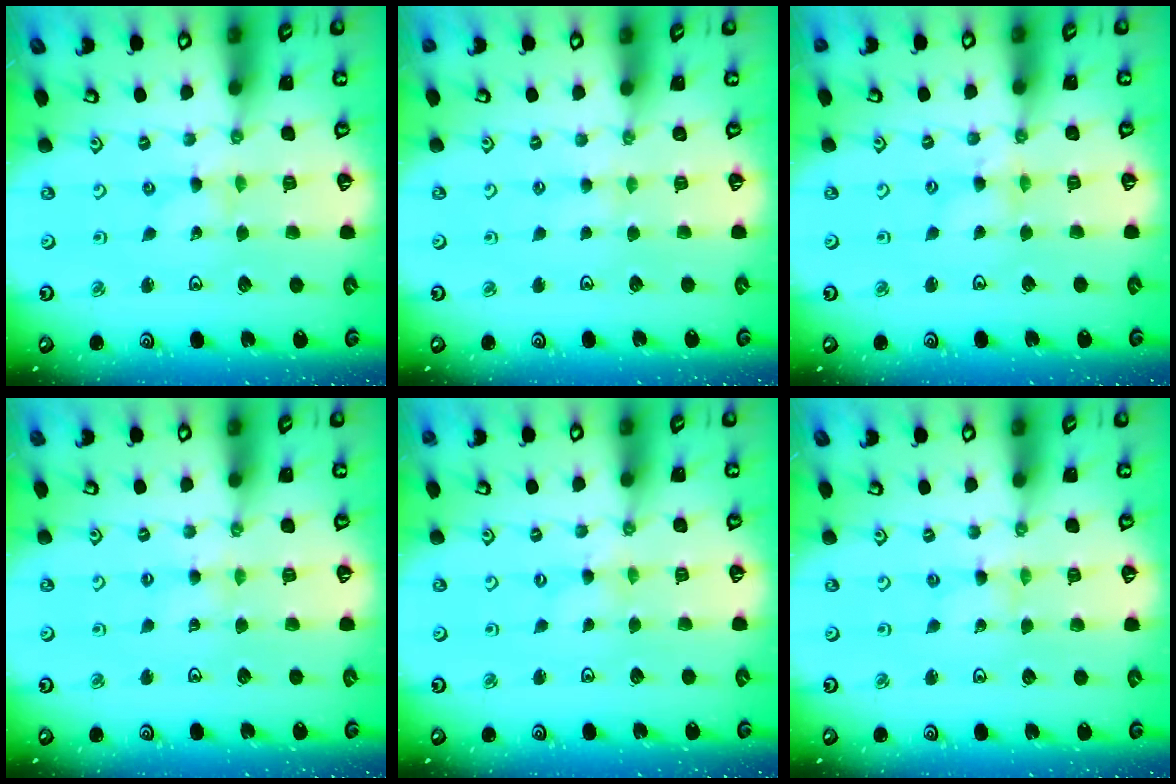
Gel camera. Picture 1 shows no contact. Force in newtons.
{"total": 1.9, "press": 1.9, "slide": 0.3}
{"total": 2.9, "press": 2.9, "slide": 0.4}
{"total": 2.8, "press": 2.8, "slide": 0.3}
{"total": 0.0}
{"total": 0.9, "press": 0.8, "slide": 0.1}